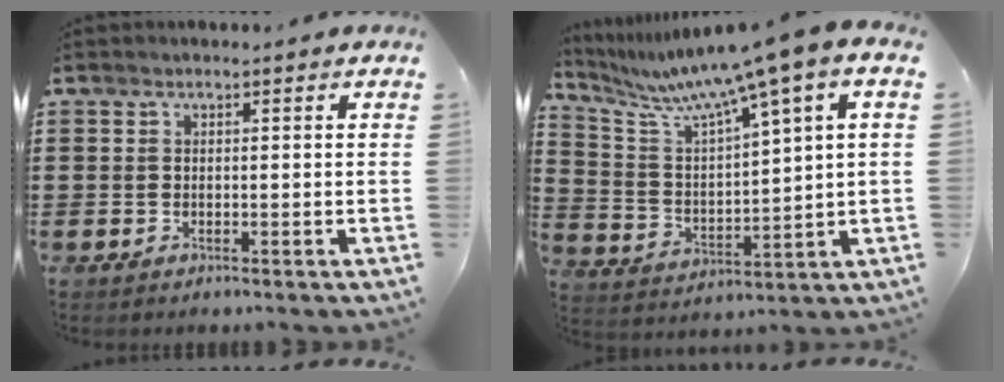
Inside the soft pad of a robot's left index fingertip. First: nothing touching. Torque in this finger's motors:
{"motor_torque": [1.11, -1.03, 0.85, 0.21]}